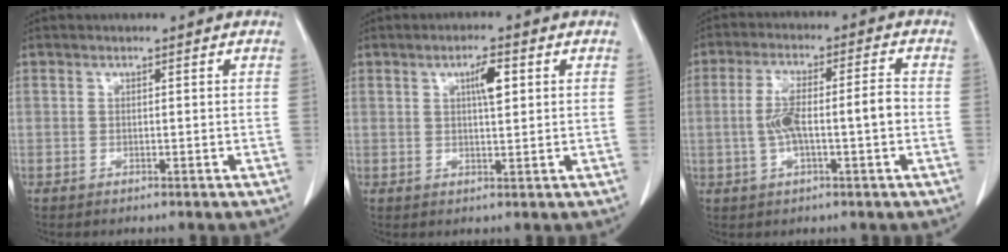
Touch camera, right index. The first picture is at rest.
{"total": 3.9, "force": [1.3, 0.8, 3.5], "torque": [-0.060, 0.003, 0.022]}
{"total": 8.3, "force": [-1.0, 1.4, 8.1], "torque": [-0.157, 0.021, -0.016]}